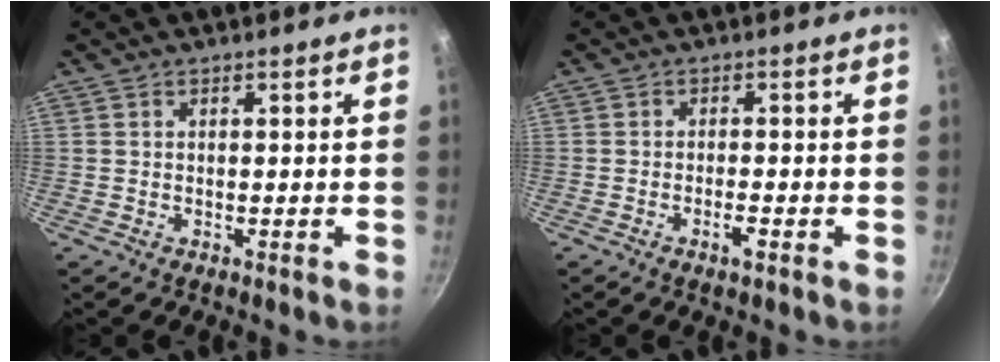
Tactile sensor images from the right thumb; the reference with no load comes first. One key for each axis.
{"total": 2.2, "fx": -1.2, "fy": 0.5, "fz": 1.8, "tx": -0.034, "ty": 0.010, "tz": -0.021}